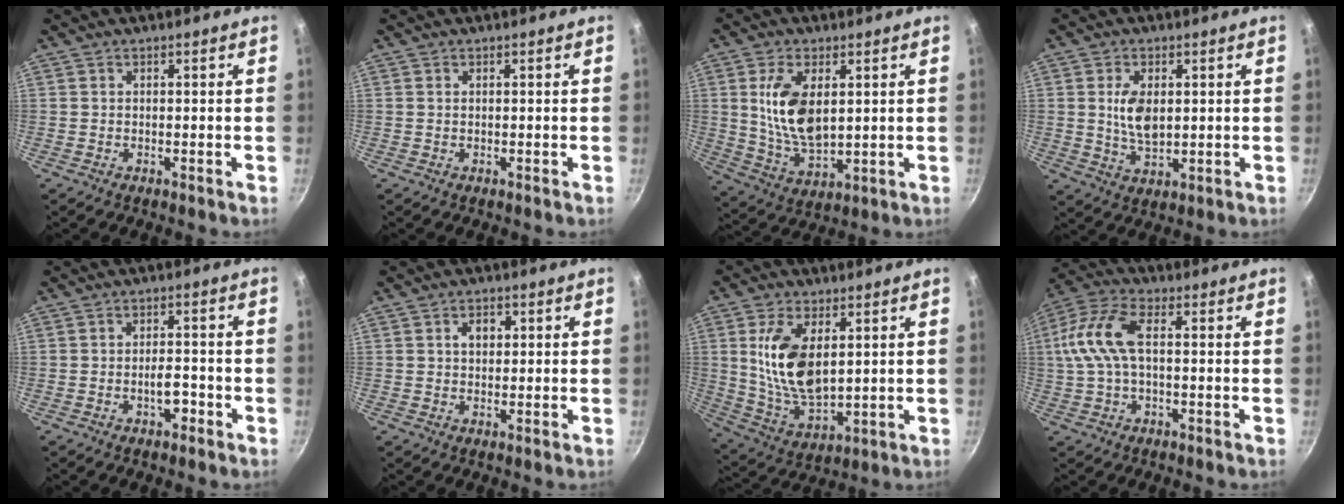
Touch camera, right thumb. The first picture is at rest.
{"total": 0.0}
{"total": 12.9, "force": [2.8, 6.7, 10.6], "torque": [-0.193, -0.021, 0.065]}
{"total": 6.8, "force": [1.1, 3.8, 5.5], "torque": [-0.094, -0.010, 0.026]}
{"total": 3.6, "force": [-1.6, 1.7, 2.6], "torque": [-0.032, 0.015, -0.027]}
{"total": 3.0, "force": [0.8, 2.1, 1.9], "torque": [-0.021, 0.003, 0.011]}
{"total": 14.0, "force": [3.2, 7.3, 11.5], "torque": [-0.210, -0.022, 0.074]}
{"total": 10.9, "force": [1.1, 5.2, 9.5], "torque": [-0.220, 0.031, 0.018]}